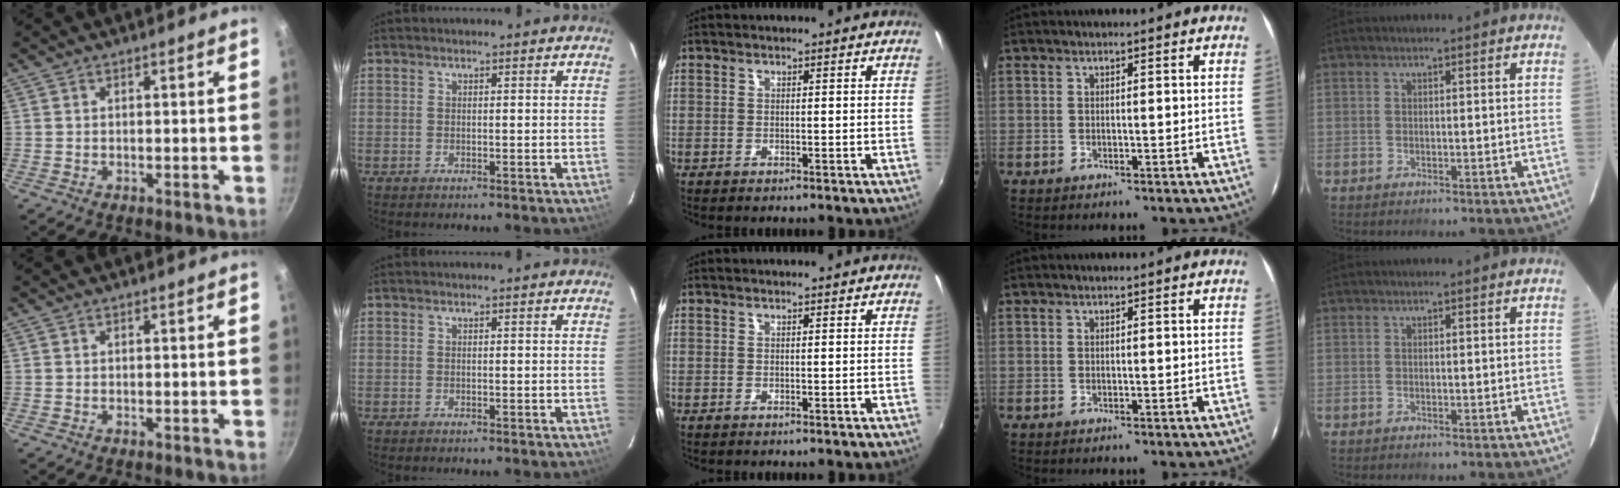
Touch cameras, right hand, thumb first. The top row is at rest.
{}